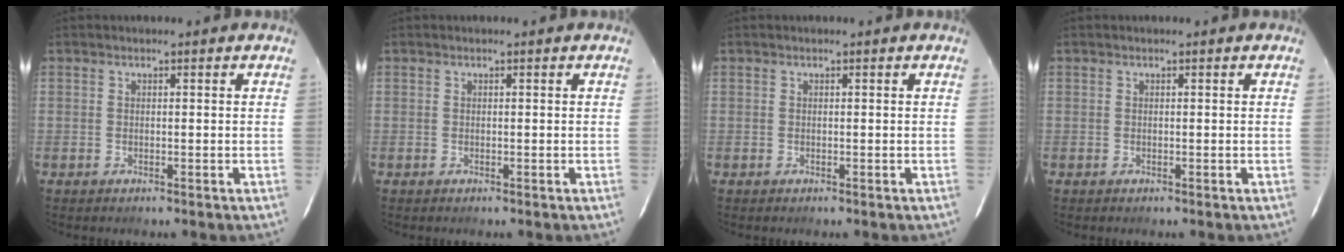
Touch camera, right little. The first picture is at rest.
{"total": 0.0}
{"total": 0.0}
{"total": 0.0}